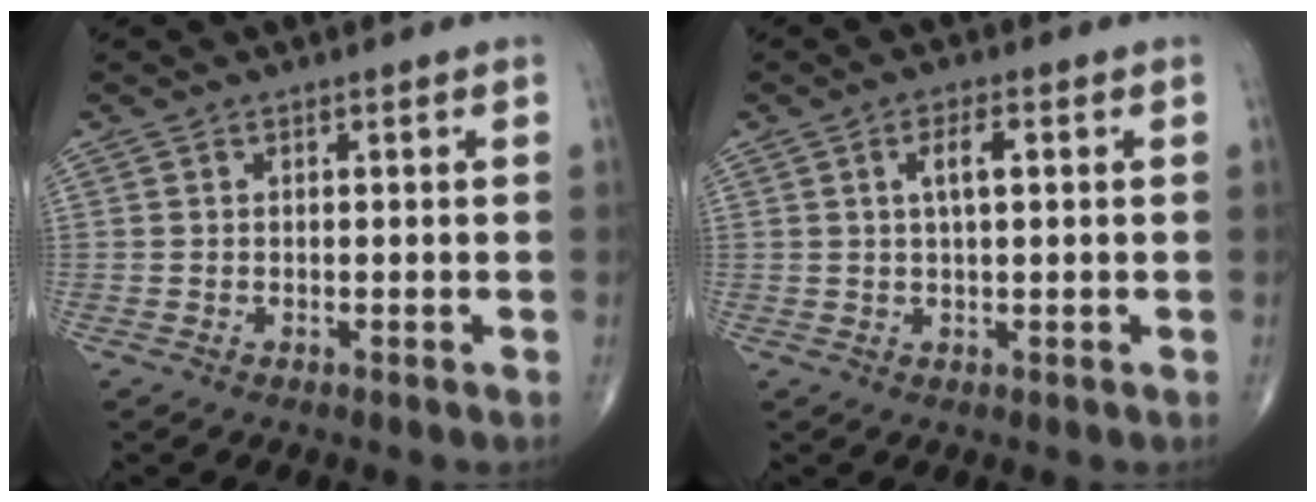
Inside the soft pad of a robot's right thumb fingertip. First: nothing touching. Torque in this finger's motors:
{"motor_torque": [1.19, 2.08, 0.32, 0.07, 0.01]}